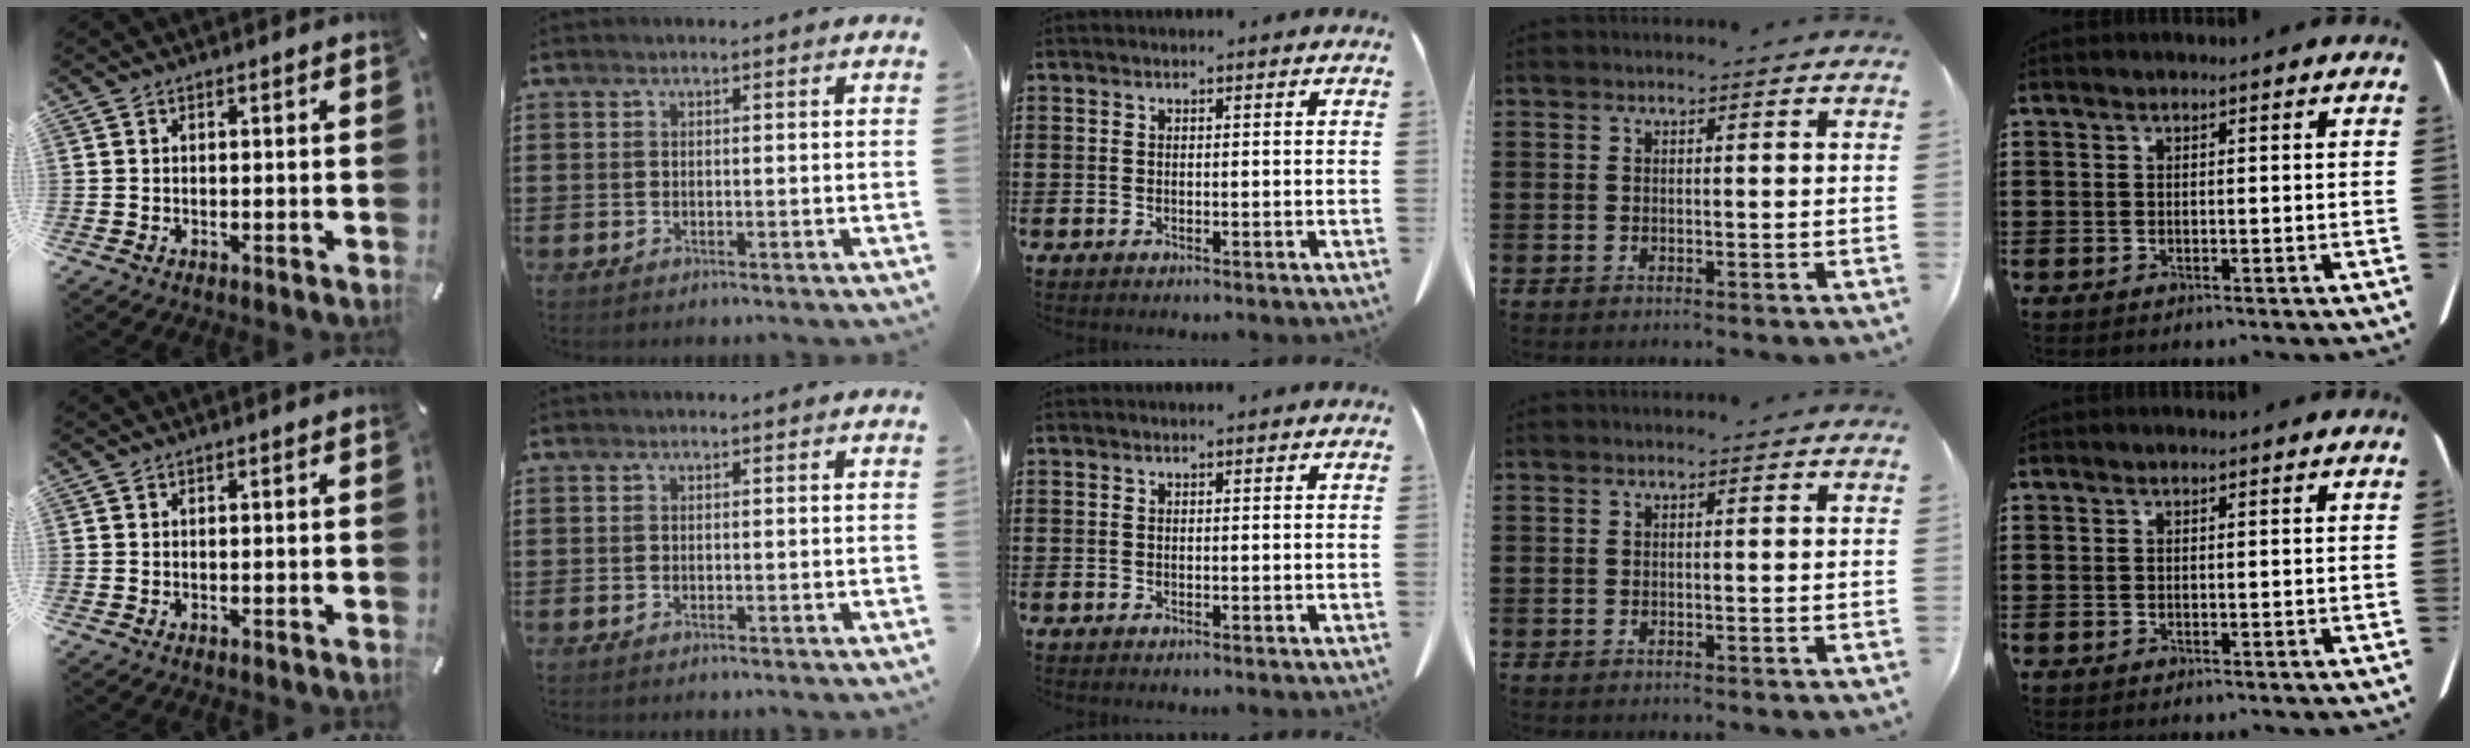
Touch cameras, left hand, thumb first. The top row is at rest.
{}